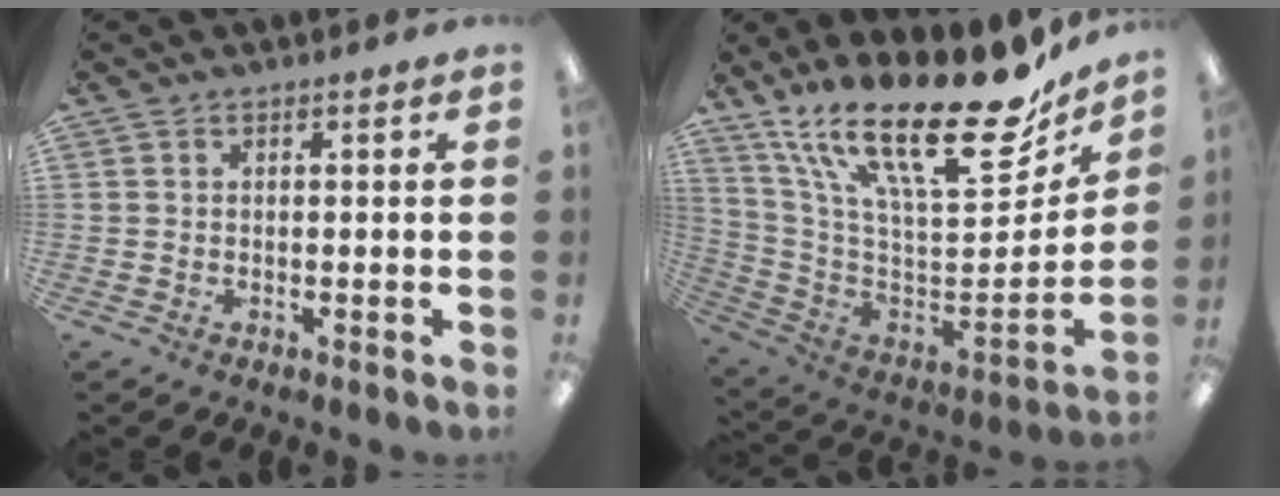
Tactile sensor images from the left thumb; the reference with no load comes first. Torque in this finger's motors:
{"motor_torque": [0.63, 0.39, 1.45, -1.32, 0.48]}